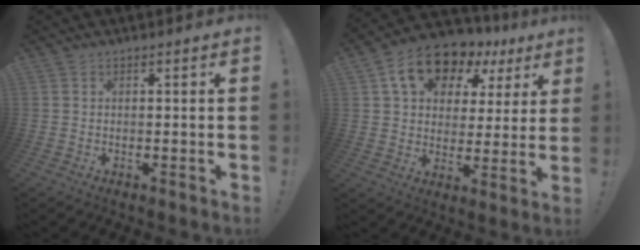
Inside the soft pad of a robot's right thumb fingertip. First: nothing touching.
{"total": 15.1, "force": [8.9, 9.5, 7.6], "torque": [-0.125, -0.048, 0.160]}